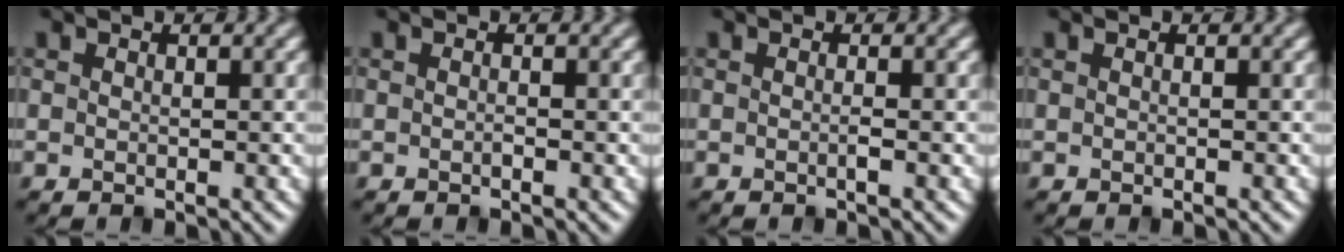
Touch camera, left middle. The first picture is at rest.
{"total": 0.0}
{"total": 0.6, "force": [-0.3, 0.0, 0.5], "torque": [-0.007, 0.003, -0.007]}
{"total": 0.0}